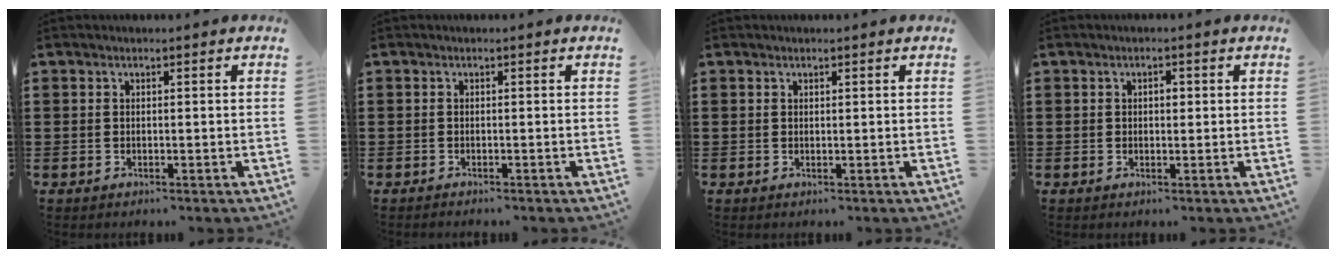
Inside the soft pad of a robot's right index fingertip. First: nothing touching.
{"total": 0.6, "force": [-0.6, 0.0, 0.1], "torque": [-0.003, -0.003, -0.012]}
{"total": 0.0}
{"total": 1.1, "force": [0.1, 0.7, 0.9], "torque": [-0.020, 0.005, 0.000]}